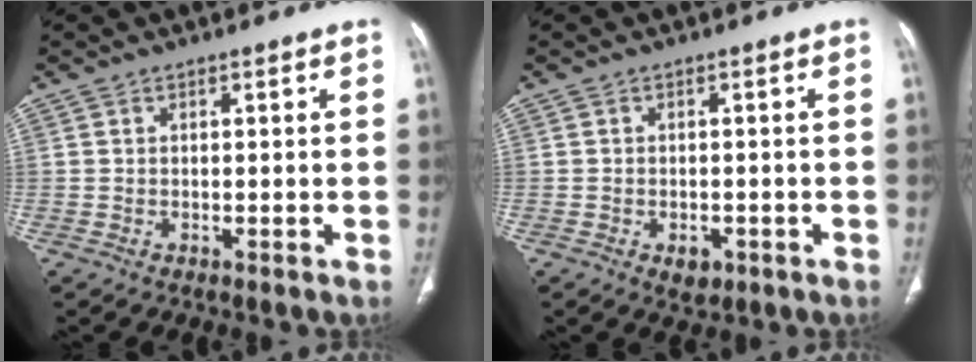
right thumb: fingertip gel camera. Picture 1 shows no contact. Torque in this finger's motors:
{"motor_torque": [0.27, 0.19, 0.56, -0.20, -0.08]}